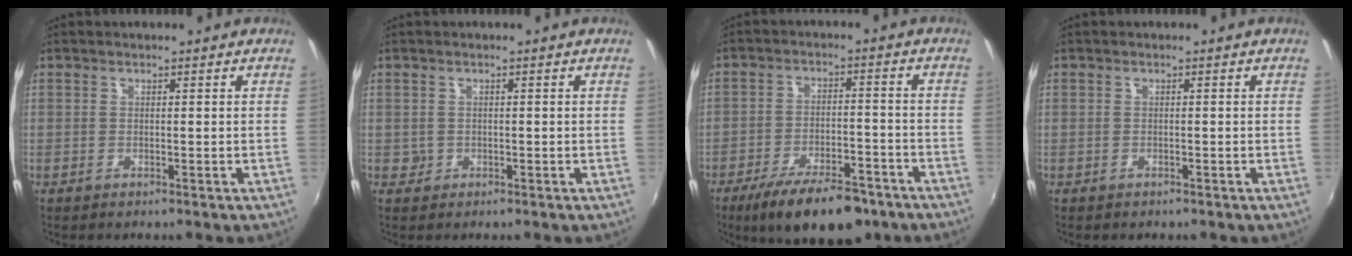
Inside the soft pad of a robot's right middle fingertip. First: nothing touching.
{"total": 1.4, "force": [-0.2, 1.3, 0.1], "torque": [-0.001, -0.003, -0.002]}
{"total": 14.9, "force": [-10.9, 5.1, 8.8], "torque": [-0.166, -0.020, -0.162]}
{"total": 0.9, "force": [-0.6, 0.7, 0.0], "torque": [-0.002, -0.002, -0.010]}